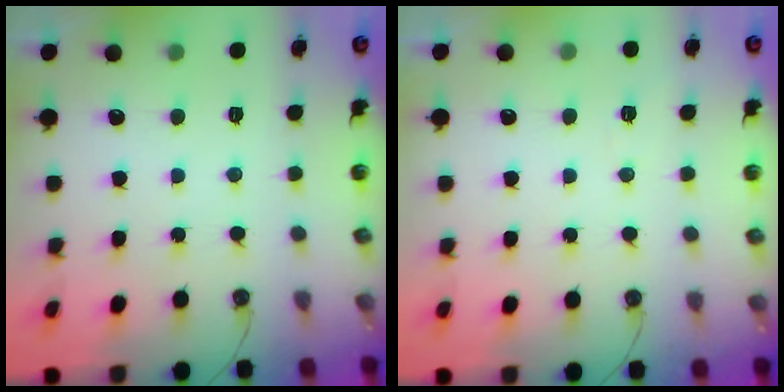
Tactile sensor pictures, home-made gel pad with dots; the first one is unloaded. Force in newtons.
{"total": 3.7, "press": 3.3, "slide": 1.7}